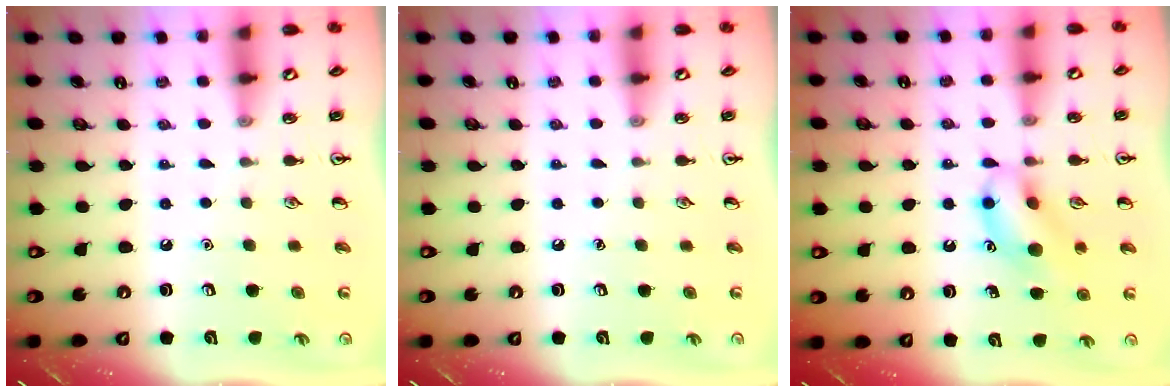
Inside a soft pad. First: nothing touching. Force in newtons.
{"total": 0.0}
{"total": 11.8, "press": 11.7, "slide": 1.4}